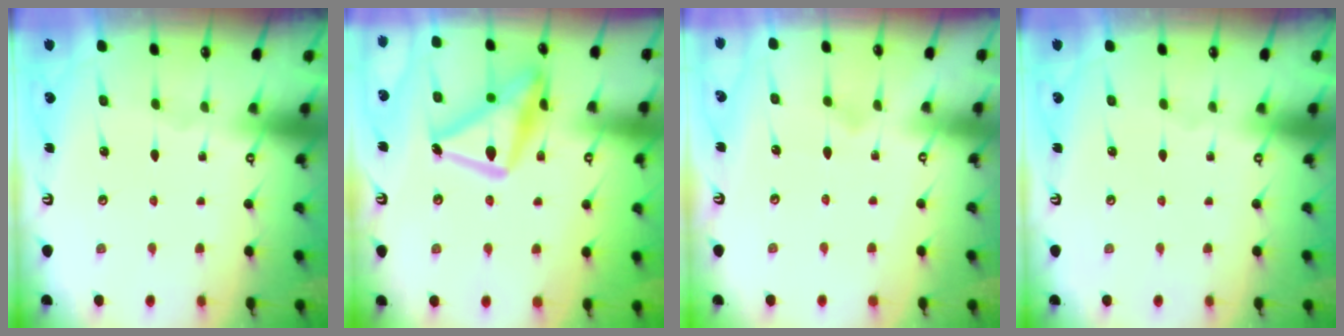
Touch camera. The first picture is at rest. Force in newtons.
{"total": 19.4, "press": 19.4, "slide": 1.4}
{"total": 7.1, "press": 7.1, "slide": 0.3}
{"total": 0.0}